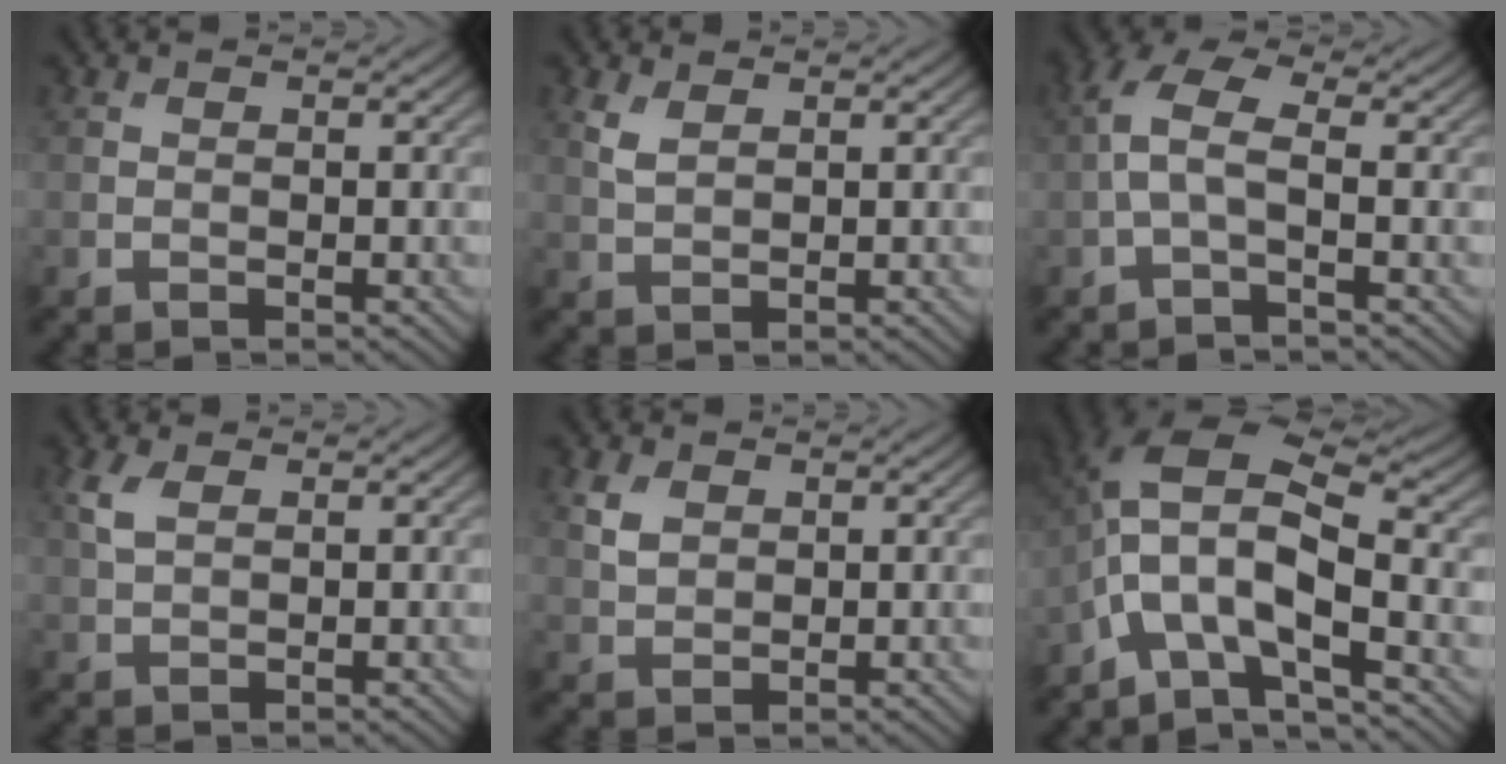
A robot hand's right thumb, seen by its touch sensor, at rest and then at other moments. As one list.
[{"total": 2.3, "force": [1.3, 1.1, 1.5], "torque": [-0.044, 0.000, 0.029]}, {"total": 4.3, "force": [-0.6, 1.6, 4.0], "torque": [-0.097, 0.015, -0.023]}, {"total": 2.9, "force": [1.2, 1.4, 2.2], "torque": [-0.061, 0.005, 0.025]}, {"total": 3.0, "force": [1.4, 2.1, 1.7], "torque": [-0.044, 0.000, 0.028]}, {"total": 11.1, "force": [-3.8, 4.2, 9.6], "torque": [-0.180, 0.008, -0.079]}]